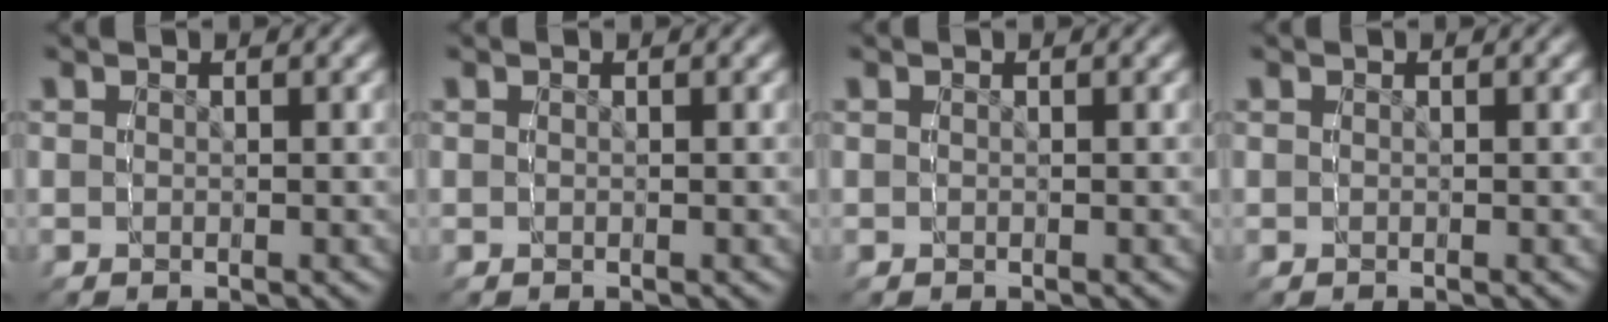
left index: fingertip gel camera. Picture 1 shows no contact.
{"total": 0.0}
{"total": 0.0}
{"total": 0.0}